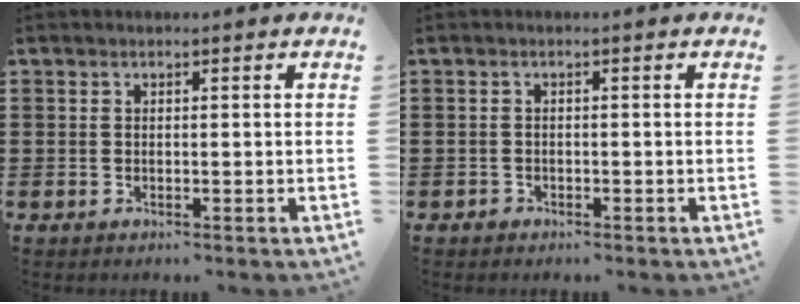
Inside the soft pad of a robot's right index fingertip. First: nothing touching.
{"total": 0.8, "force": [-0.7, 0.5, 0.0], "torque": [-0.003, 0.002, -0.016]}